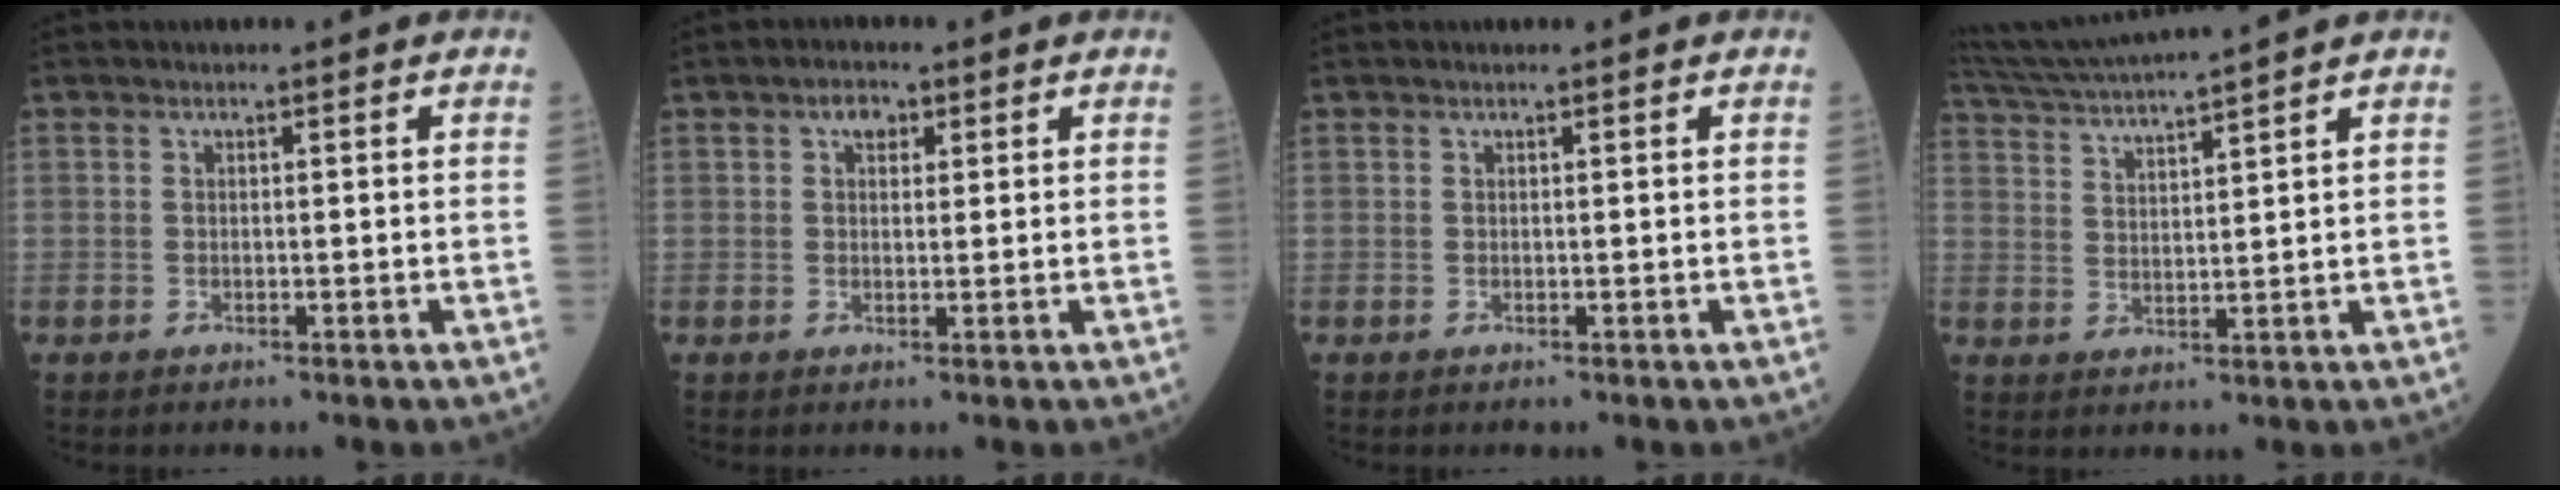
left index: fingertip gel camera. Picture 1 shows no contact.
{"total": 2.2, "force": [1.1, 1.3, 1.3], "torque": [-0.024, 0.009, 0.017]}
{"total": 0.0}
{"total": 11.2, "force": [10.2, -1.8, 4.4], "torque": [-0.087, 0.014, 0.173]}